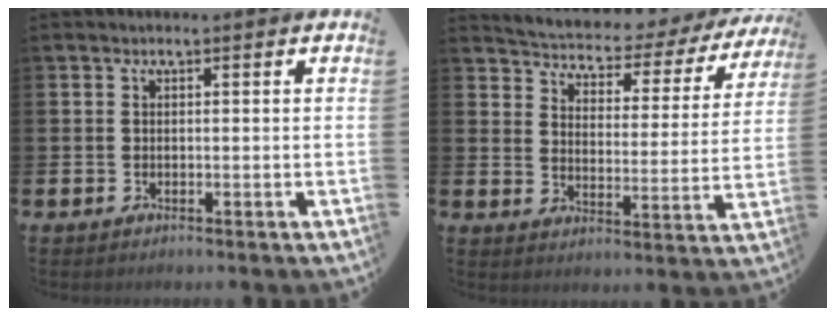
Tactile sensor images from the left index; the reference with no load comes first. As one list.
[{"total": 3.7, "force": [3.5, 1.3, 0.5], "torque": [-0.030, -0.037, 0.049]}]